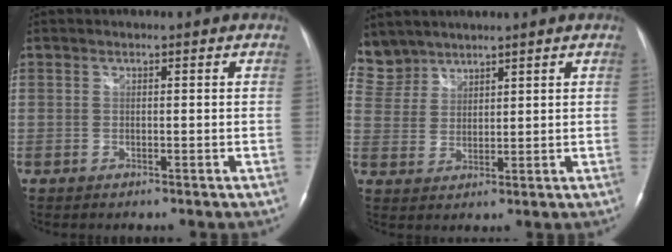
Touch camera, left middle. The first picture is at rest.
{"total": 6.3, "force": [5.6, 2.8, -0.3], "torque": [0.004, 0.009, 0.123]}